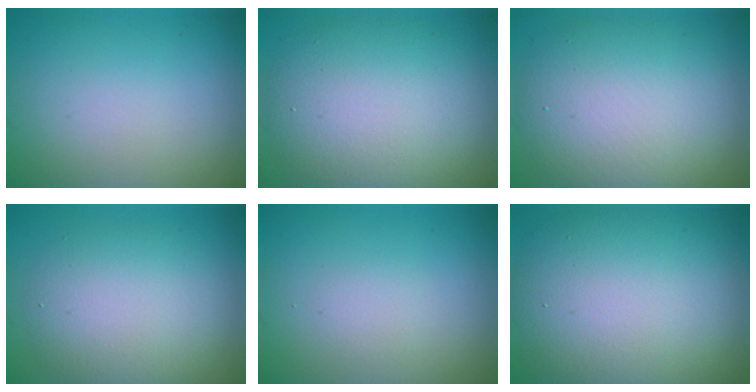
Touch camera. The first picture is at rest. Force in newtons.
{"total": 9.2, "press": 9.2, "slide": 0.4}
{"total": 9.0, "press": 9.0, "slide": 0.9}
{"total": 5.7, "press": 5.7, "slide": 0.3}
{"total": 2.6, "press": 2.6, "slide": 0.3}
{"total": 13.0, "press": 13.0, "slide": 0.6}